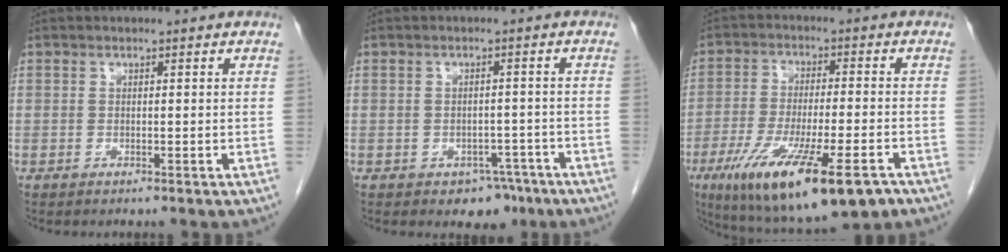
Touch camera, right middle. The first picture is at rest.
{"total": 4.2, "force": [-2.7, 2.7, 1.8], "torque": [-0.014, 0.007, -0.028]}
{"total": 18.1, "force": [-10.2, 3.5, 14.6], "torque": [-0.234, -0.040, -0.162]}